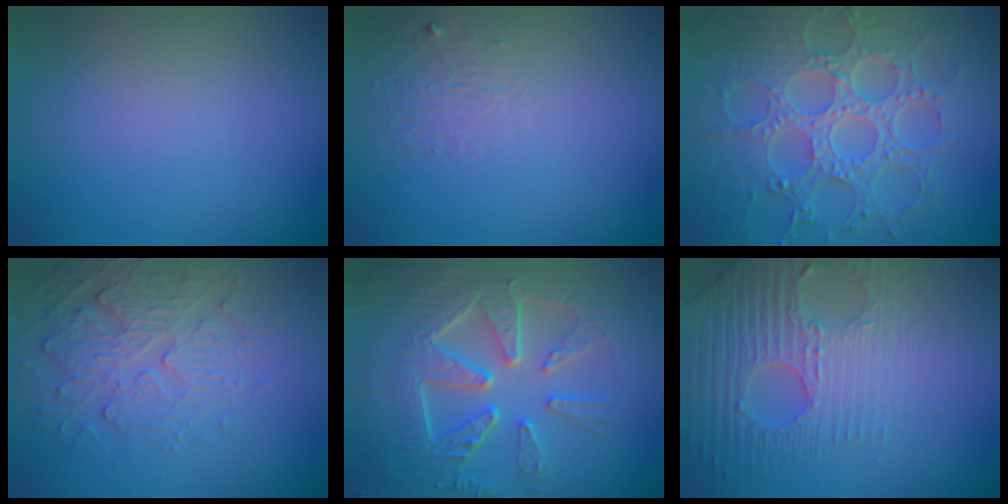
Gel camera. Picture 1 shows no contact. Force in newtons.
{"total": 1.4, "press": 0.1, "slide": 1.4}
{"total": 8.8, "press": 6.5, "slide": 5.8}
{"total": 4.0, "press": 3.6, "slide": 1.8}
{"total": 9.3, "press": 6.7, "slide": 6.4}
{"total": 6.1, "press": 4.9, "slide": 3.7}